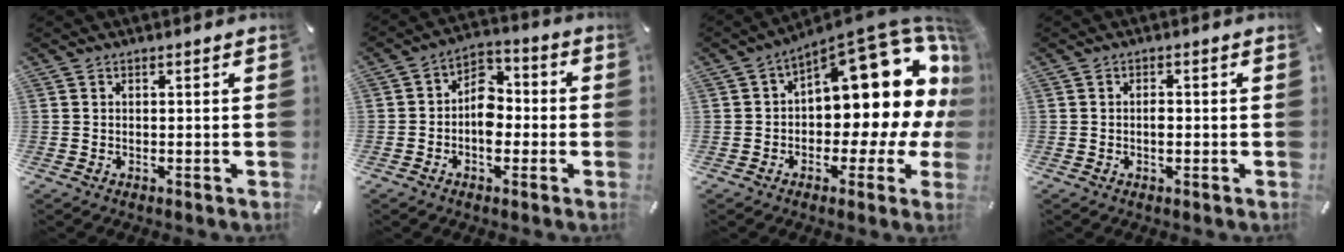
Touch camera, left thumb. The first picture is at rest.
{"total": 7.9, "force": [-2.0, 5.9, 4.9], "torque": [-0.068, 0.018, -0.039]}
{"total": 18.7, "force": [7.1, 9.1, 14.8], "torque": [-0.175, -0.075, 0.119]}
{"total": 1.7, "force": [-0.4, 0.9, 1.4], "torque": [-0.029, 0.001, -0.007]}